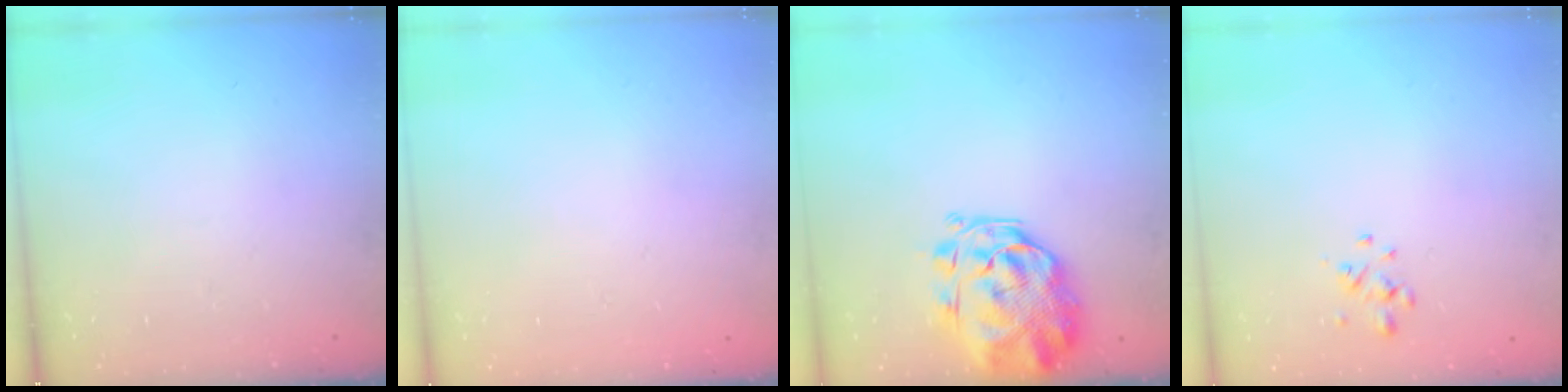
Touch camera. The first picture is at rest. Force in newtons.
{"total": 1.8, "press": 1.8, "slide": 0.2}
{"total": 3.3, "press": 2.9, "slide": 1.6}
{"total": 0.8, "press": 0.7, "slide": 0.5}